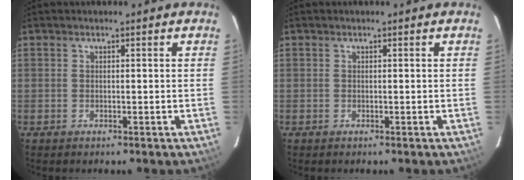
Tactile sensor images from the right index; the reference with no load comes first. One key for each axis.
{"total": 0.0}